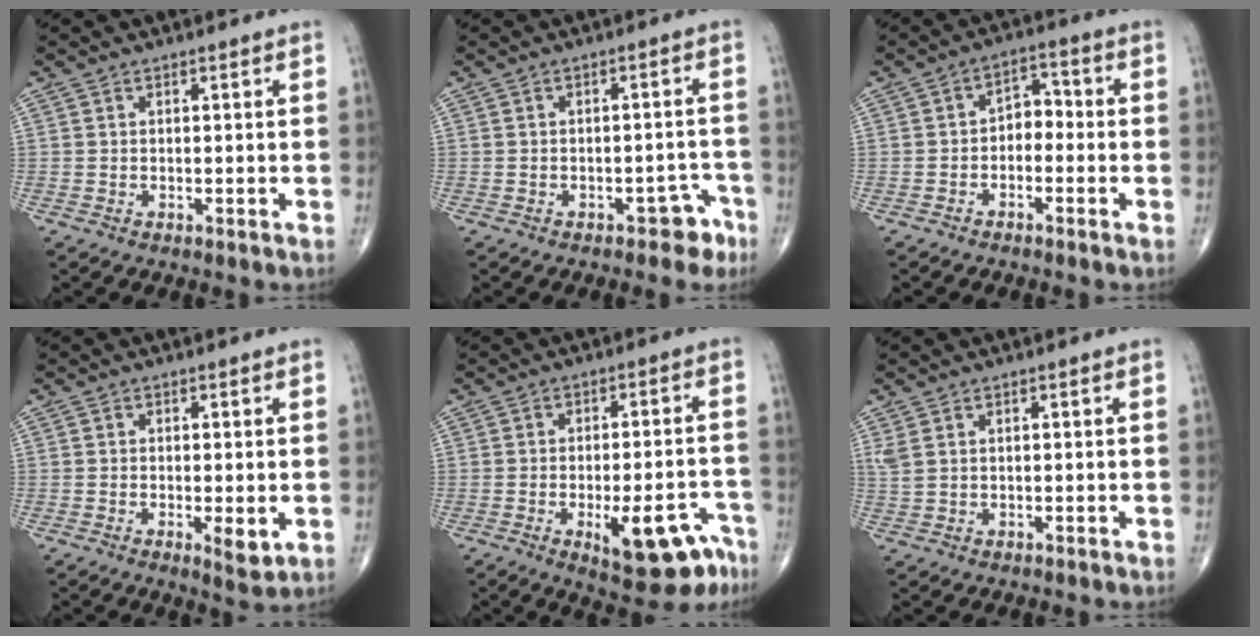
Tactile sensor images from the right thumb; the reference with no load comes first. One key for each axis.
{"total": 4.3, "fx": -2.9, "fy": 2.4, "fz": 2.1, "tx": 0.000, "ty": 0.035, "tz": -0.035}
{"total": 4.4, "fx": -1.3, "fy": 3.0, "fz": 2.9, "tx": -0.025, "ty": 0.030, "tz": -0.034}
{"total": 3.6, "fx": -0.8, "fy": 1.2, "fz": 3.3, "tx": -0.052, "ty": -0.012, "tz": -0.014}
{"total": 13.7, "fx": -7.2, "fy": 5.1, "fz": 10.4, "tx": -0.109, "ty": 0.038, "tz": -0.090}
{"total": 2.0, "fx": 1.0, "fy": 0.9, "fz": 1.4, "tx": -0.040, "ty": 0.007, "tz": 0.030}